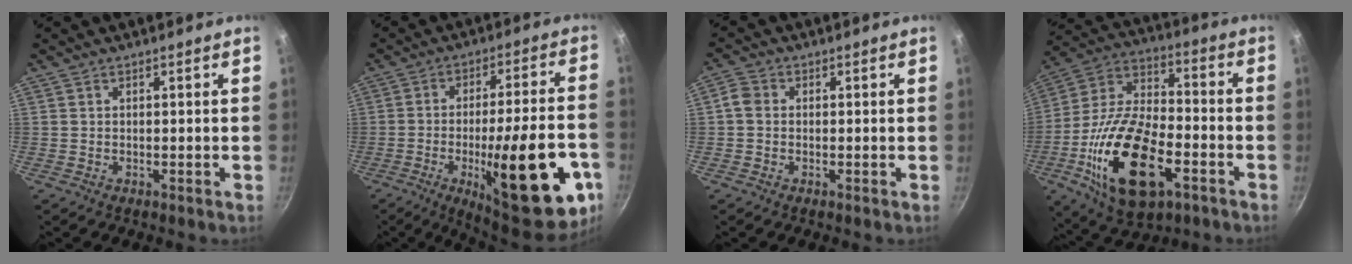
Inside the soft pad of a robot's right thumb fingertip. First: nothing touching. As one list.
[{"total": 25.3, "force": [-8.9, 7.3, 22.6], "torque": [-0.285, 0.026, -0.116]}, {"total": 2.9, "force": [-0.1, 2.5, 1.4], "torque": [-0.027, 0.008, -0.012]}, {"total": 24.4, "force": [-8.0, 12.7, 19.1], "torque": [-0.356, 0.027, -0.144]}]